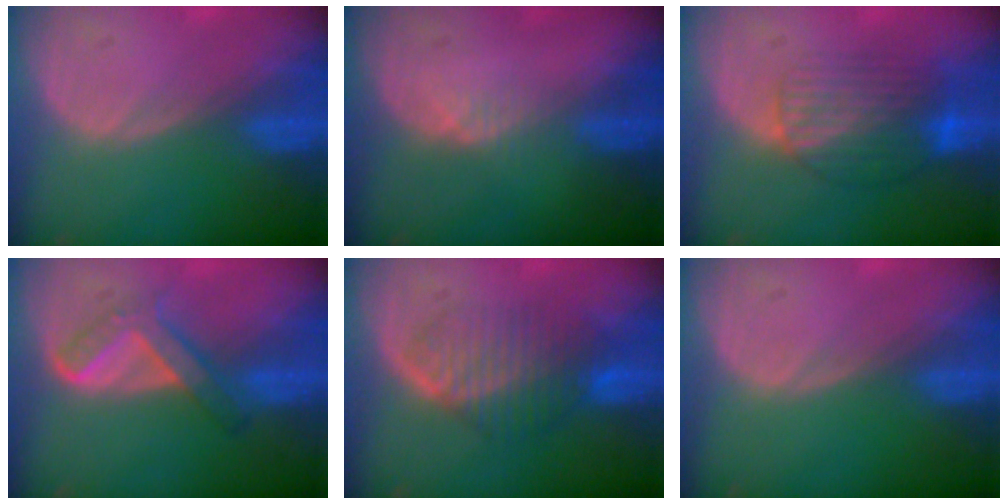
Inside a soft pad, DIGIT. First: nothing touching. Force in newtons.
{"total": 1.7, "press": 1.5, "slide": 0.8}
{"total": 8.5, "press": 7.2, "slide": 4.5}
{"total": 5.4, "press": 5.1, "slide": 1.6}
{"total": 7.0, "press": 6.5, "slide": 2.5}
{"total": 0.0}